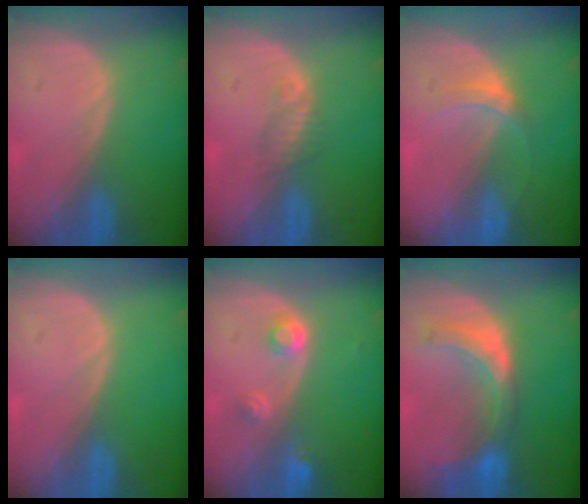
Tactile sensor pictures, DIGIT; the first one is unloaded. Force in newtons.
{"total": 2.2, "press": 1.9, "slide": 1.0}
{"total": 3.2, "press": 2.8, "slide": 1.6}
{"total": 0.0}
{"total": 2.9, "press": 2.7, "slide": 1.0}
{"total": 7.6, "press": 6.8, "slide": 3.3}